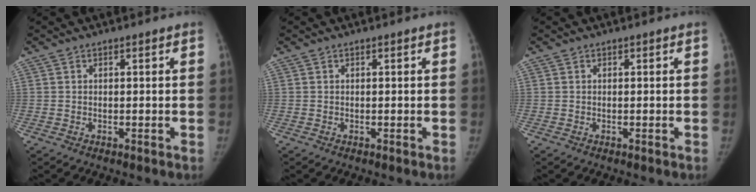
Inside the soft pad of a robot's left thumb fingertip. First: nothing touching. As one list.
[{"total": 0.0}, {"total": 0.0}]